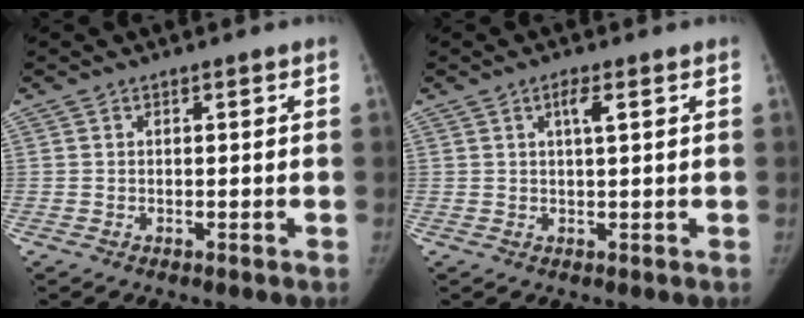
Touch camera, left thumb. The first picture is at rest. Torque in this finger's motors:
{"motor_torque": [0.11, -0.14, 0.51, -0.33, 0.15]}